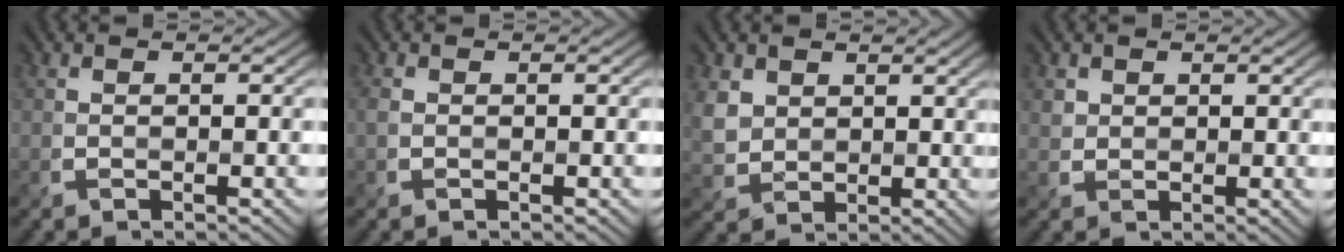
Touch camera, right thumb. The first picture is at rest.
{"total": 0.7, "force": [0.0, 0.6, 0.4], "torque": [-0.012, 0.000, -0.002]}
{"total": 4.5, "force": [2.3, 3.4, 1.7], "torque": [-0.059, -0.001, 0.047]}
{"total": 1.8, "force": [1.1, 1.4, 0.3], "torque": [-0.008, -0.004, 0.020]}